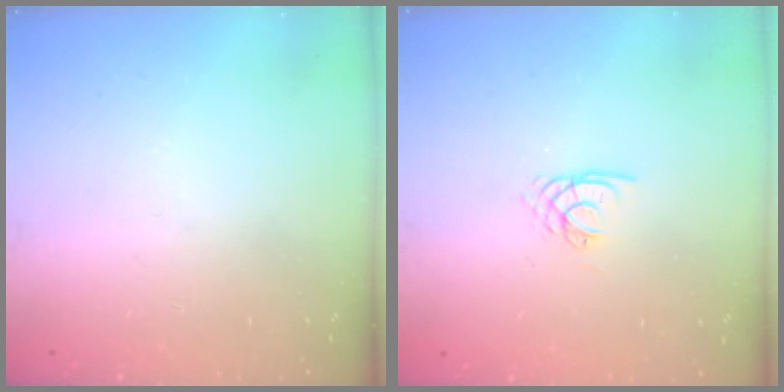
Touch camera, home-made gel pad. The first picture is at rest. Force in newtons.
{"total": 2.2, "press": 2.2, "slide": 0.2}